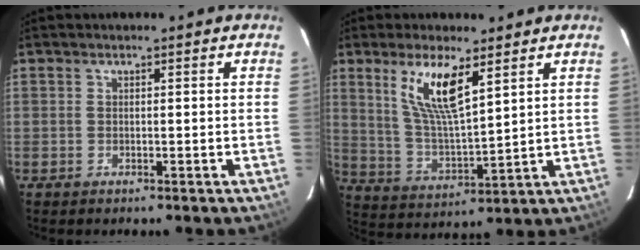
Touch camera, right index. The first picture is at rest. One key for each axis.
{"total": 11.0, "fx": 5.8, "fy": 2.5, "fz": 9.0, "tx": -0.173, "ty": -0.004, "tz": 0.122}